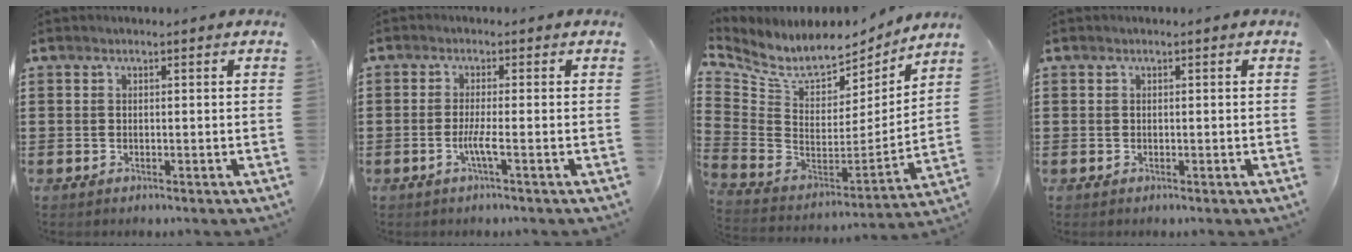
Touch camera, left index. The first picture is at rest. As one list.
[{"total": 3.2, "force": [-1.2, 0.0, 3.0], "torque": [-0.067, -0.010, -0.027]}, {"total": 7.0, "force": [5.8, 2.9, 2.5], "torque": [-0.087, -0.053, 0.102]}, {"total": 0.0}]